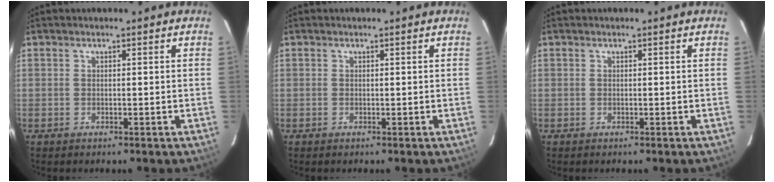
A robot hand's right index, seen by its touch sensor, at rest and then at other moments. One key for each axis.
{"total": 0.0}
{"total": 0.0}